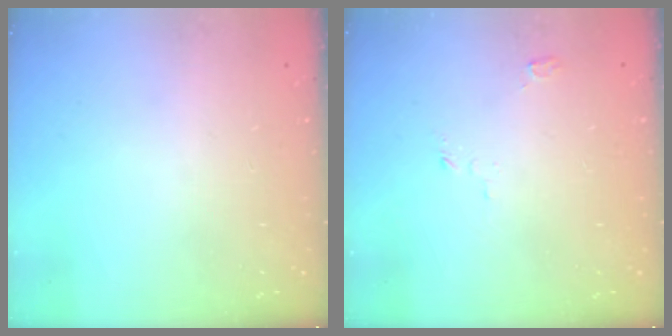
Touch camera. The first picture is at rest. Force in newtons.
{"total": 2.7, "press": 2.7, "slide": 0.3}